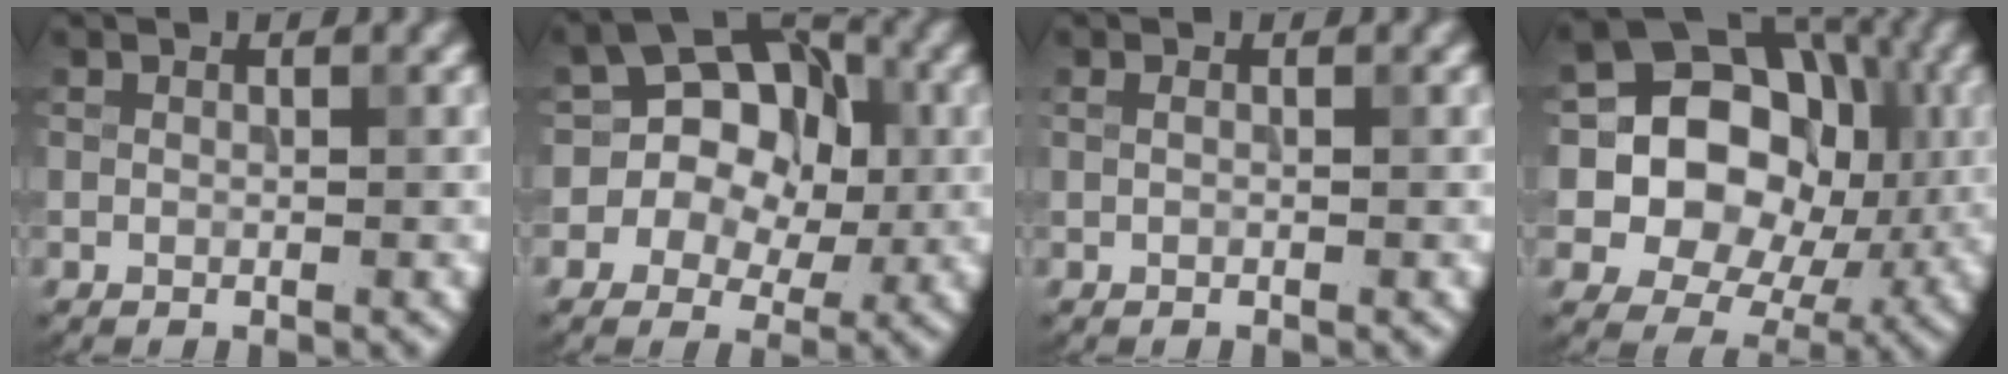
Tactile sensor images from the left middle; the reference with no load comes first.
{"total": 9.2, "force": [0.9, 7.4, 5.3], "torque": [-0.049, 0.039, -0.024]}
{"total": 0.5, "force": [0.1, 0.1, 0.5], "torque": [-0.011, -0.005, -0.001]}
{"total": 12.8, "force": [0.8, 10.9, 6.5], "torque": [-0.106, 0.019, -0.005]}